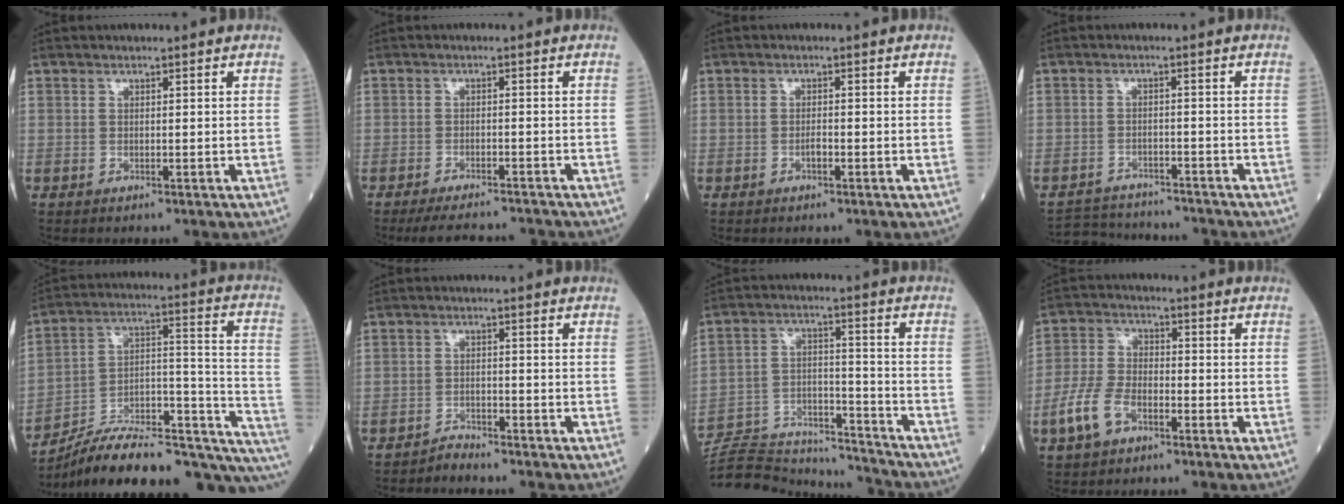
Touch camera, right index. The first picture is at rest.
{"total": 8.1, "force": [-7.7, 1.0, 2.4], "torque": [-0.038, -0.010, -0.107]}
{"total": 1.3, "force": [-0.5, 0.4, 1.1], "torque": [-0.022, 0.001, -0.009]}
{"total": 8.1, "force": [-7.8, 2.0, 1.0], "torque": [-0.016, 0.005, -0.112]}
{"total": 26.8, "force": [-21.2, 7.1, 14.8], "torque": [-0.160, 0.046, -0.312]}
{"total": 1.9, "force": [-1.9, 0.0, -0.4], "torque": [0.010, -0.008, -0.031]}
{"total": 20.1, "force": [-19.4, 3.0, 4.1], "torque": [-0.109, 0.015, -0.294]}
{"total": 7.2, "force": [-3.7, 4.0, 4.8], "torque": [-0.115, 0.008, -0.074]}